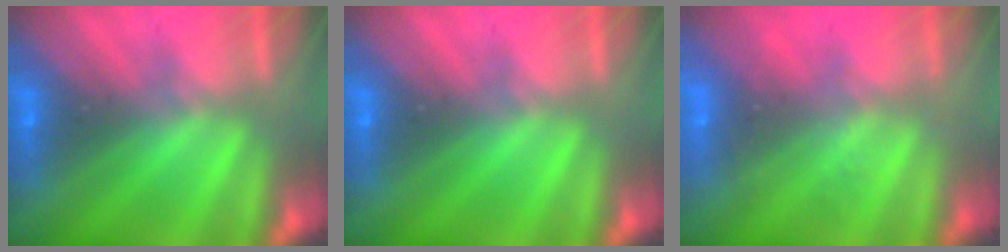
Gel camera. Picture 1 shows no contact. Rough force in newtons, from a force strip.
{"total": 0.0}
{"total": 2.1}